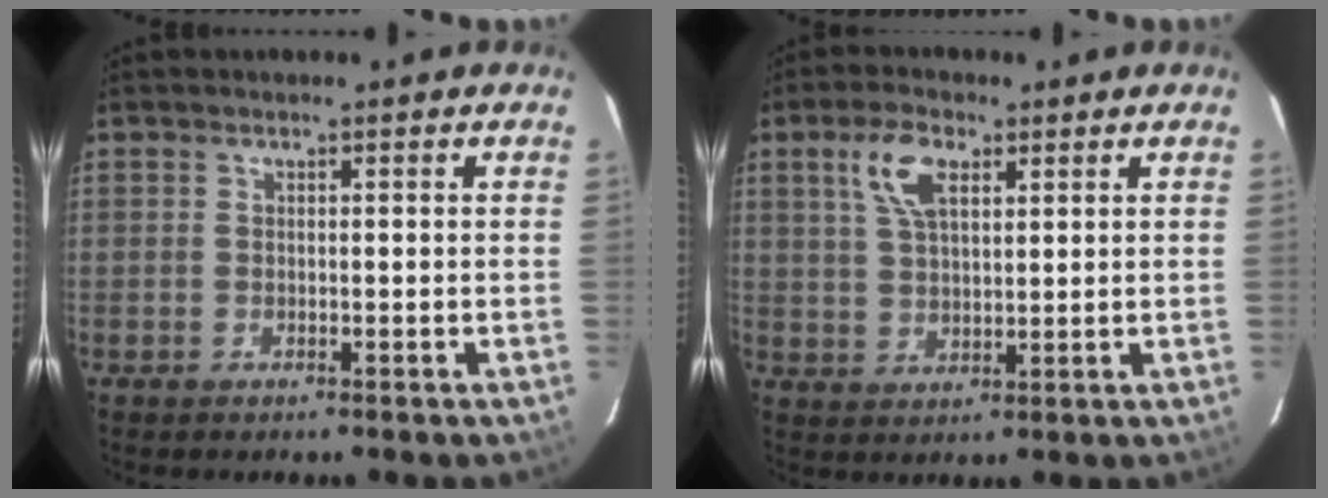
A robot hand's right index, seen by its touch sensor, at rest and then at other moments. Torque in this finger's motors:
{"motor_torque": [0.26, 0.00, 0.19, 0.07]}